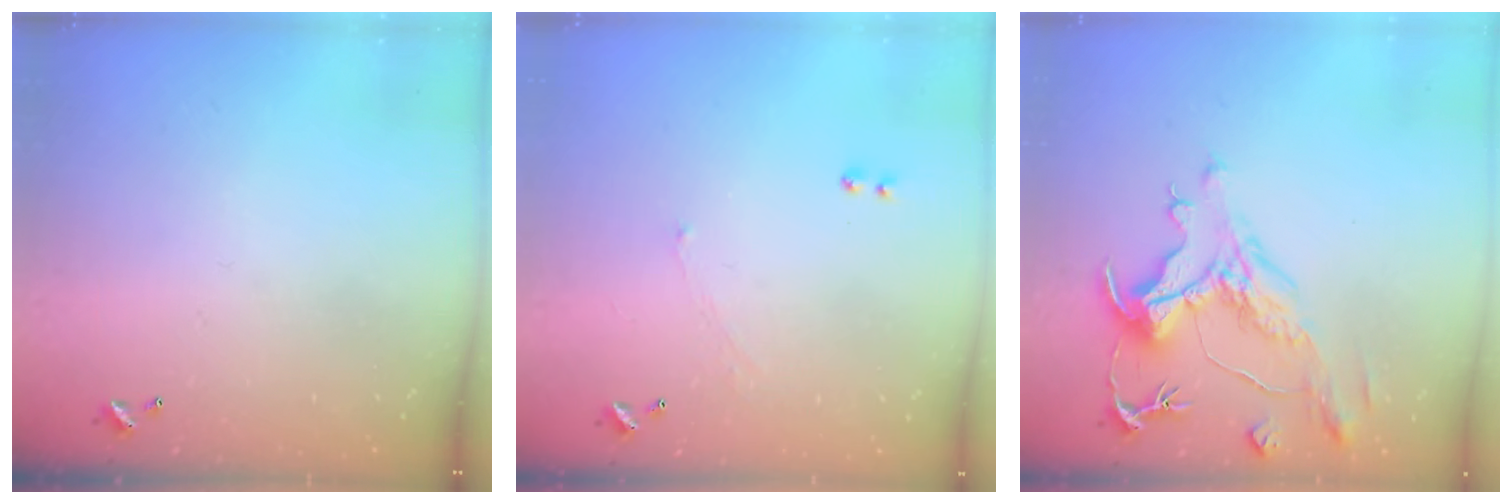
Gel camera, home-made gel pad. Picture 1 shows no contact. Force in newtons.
{"total": 1.0, "press": 0.7, "slide": 0.6}
{"total": 1.9, "press": 0.9, "slide": 1.7}